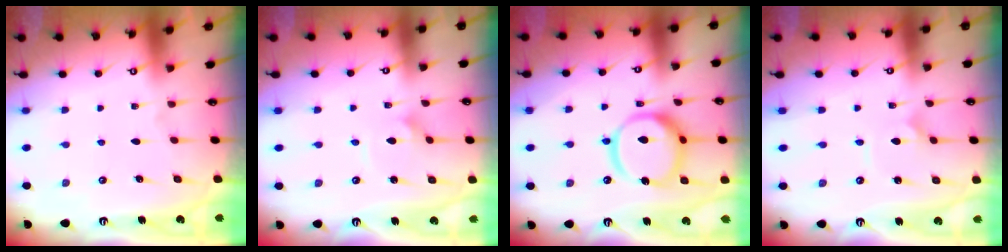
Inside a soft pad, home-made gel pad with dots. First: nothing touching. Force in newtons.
{"total": 2.3, "press": 2.3, "slide": 0.1}
{"total": 15.5, "press": 15.4, "slide": 1.5}
{"total": 1.8, "press": 1.8, "slide": 0.1}